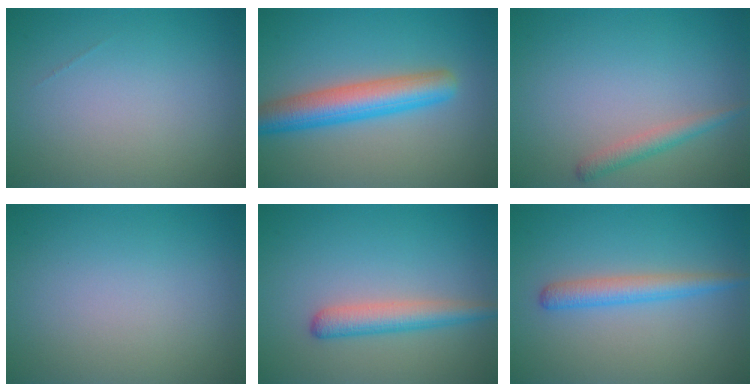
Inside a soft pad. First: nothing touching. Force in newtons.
{"total": 5.6, "press": 5.6, "slide": 0.1}
{"total": 1.7, "press": 1.7, "slide": 0.1}
{"total": 0.0}
{"total": 2.9, "press": 2.9, "slide": 0.1}
{"total": 2.6, "press": 2.6, "slide": 0.1}